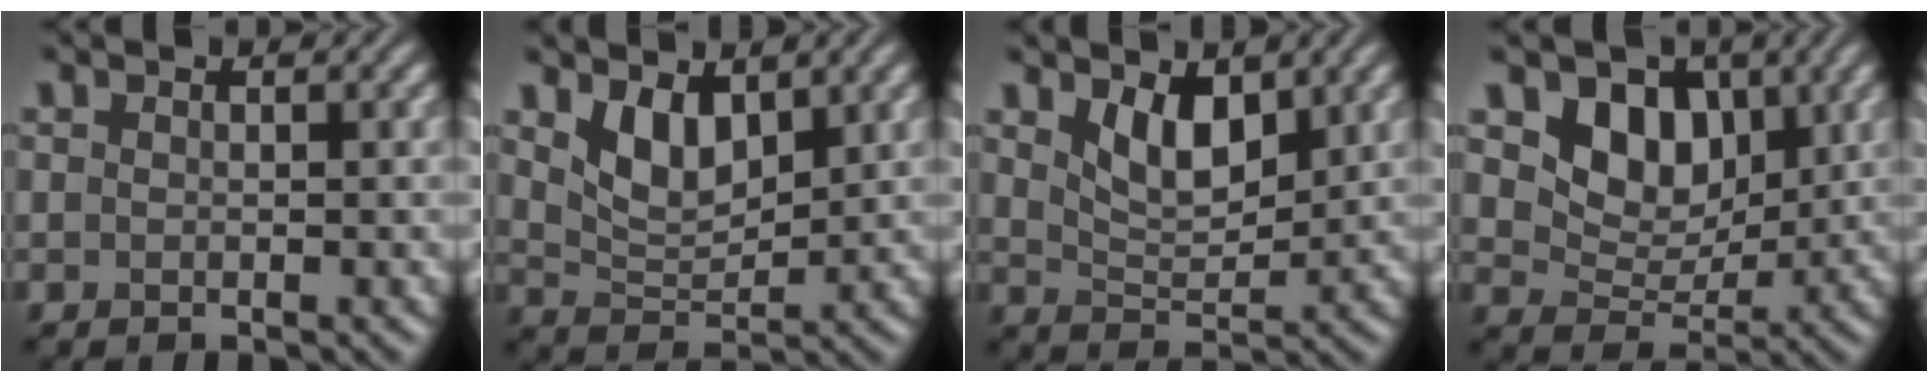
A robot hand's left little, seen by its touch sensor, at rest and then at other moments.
{"total": 3.8, "force": [2.0, 2.0, 2.5], "torque": [-0.054, -0.009, 0.041]}
{"total": 3.7, "force": [2.0, 1.8, 2.5], "torque": [-0.053, -0.009, 0.036]}
{"total": 5.9, "force": [2.6, 4.3, 3.1], "torque": [-0.058, -0.019, 0.044]}